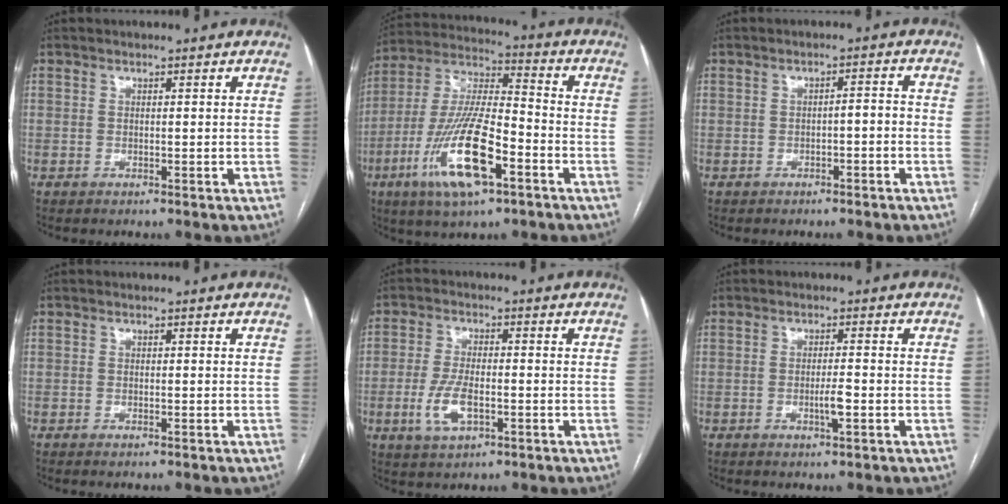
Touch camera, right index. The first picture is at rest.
{"total": 16.9, "force": [-7.1, 3.9, 14.8], "torque": [-0.308, -0.013, -0.126]}
{"total": 2.2, "force": [-0.9, 0.6, 1.9], "torque": [-0.027, 0.009, -0.012]}
{"total": 0.6, "force": [-0.5, -0.1, 0.3], "torque": [-0.008, -0.002, -0.007]}
{"total": 6.1, "force": [-2.0, 2.4, 5.3], "torque": [-0.115, -0.004, -0.034]}
{"total": 2.7, "force": [-0.9, 0.1, 2.5], "torque": [-0.047, -0.003, -0.015]}